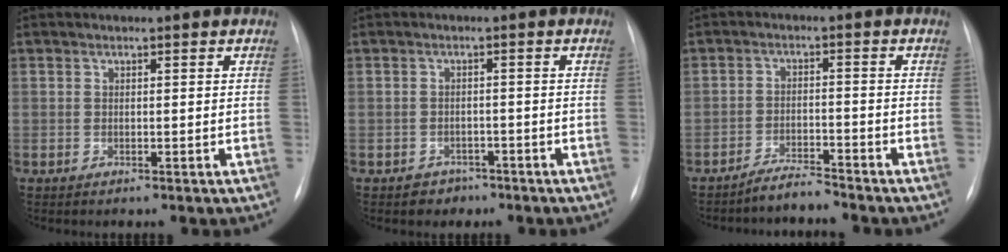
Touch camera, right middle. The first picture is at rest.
{"total": 2.7, "force": [-1.8, 2.0, 0.1], "torque": [-0.005, 0.010, -0.022]}
{"total": 3.2, "force": [-3.2, -0.2, 0.4], "torque": [-0.007, -0.015, -0.058]}